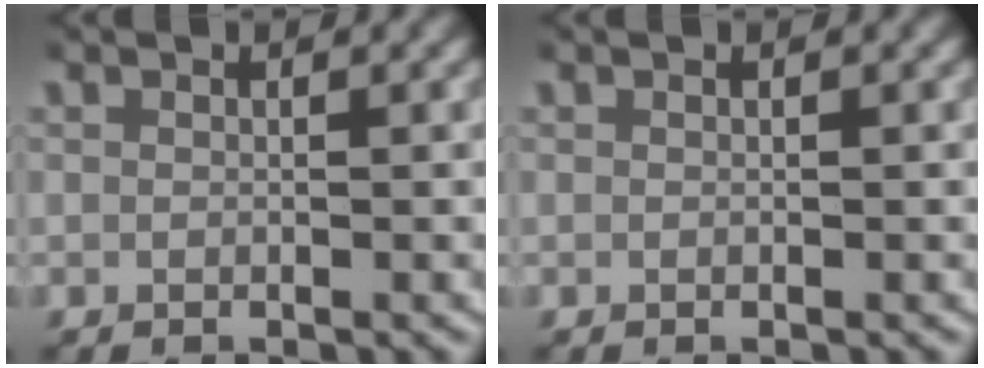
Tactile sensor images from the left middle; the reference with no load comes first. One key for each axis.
{"total": 0.0}